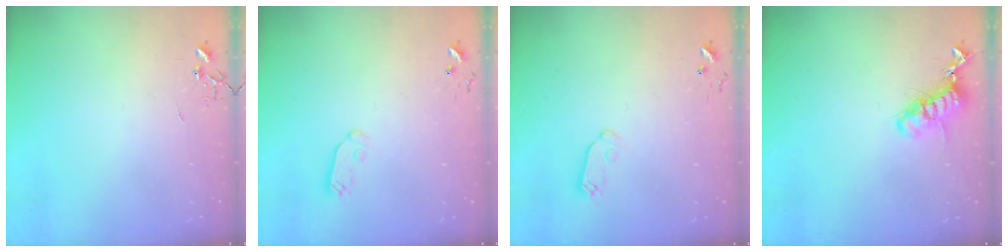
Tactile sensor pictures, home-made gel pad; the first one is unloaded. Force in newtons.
{"total": 5.6, "press": 5.6, "slide": 0.3}
{"total": 5.6, "press": 5.6, "slide": 0.3}
{"total": 13.8, "press": 13.7, "slide": 1.3}